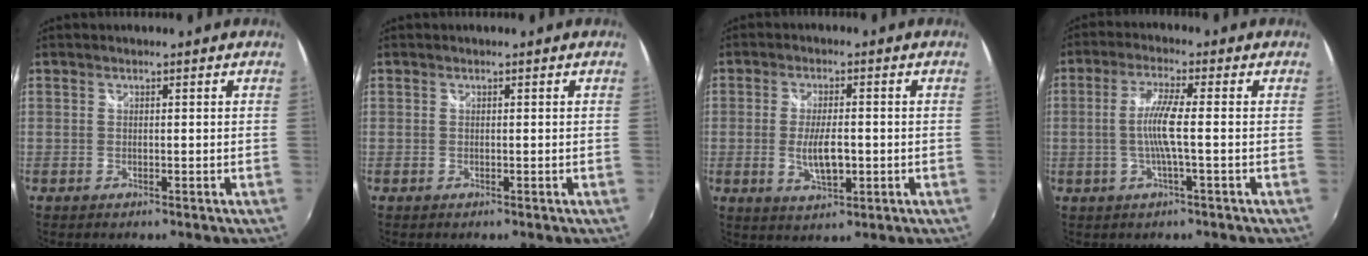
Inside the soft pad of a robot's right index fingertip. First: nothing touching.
{"total": 0.0}
{"total": 6.3, "force": [-1.0, 2.4, 5.7], "torque": [-0.110, -0.010, -0.014]}
{"total": 6.0, "force": [-0.8, -0.2, 6.0], "torque": [-0.123, -0.001, -0.016]}